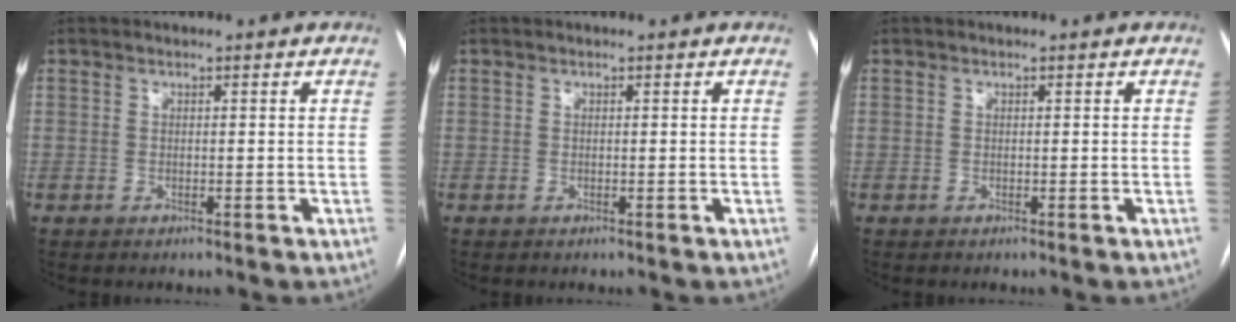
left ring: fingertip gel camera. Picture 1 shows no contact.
{"total": 0.0}
{"total": 0.0}